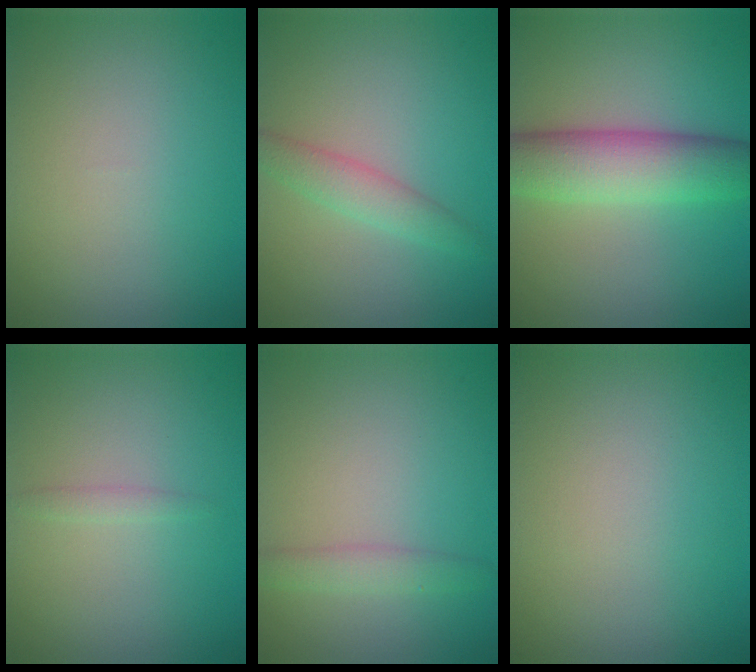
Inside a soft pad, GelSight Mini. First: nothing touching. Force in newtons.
{"total": 2.3, "press": 2.3, "slide": 0.0}
{"total": 6.7, "press": 6.7, "slide": 0.3}
{"total": 0.7, "press": 0.7, "slide": 0.0}
{"total": 1.9, "press": 1.9, "slide": 0.1}
{"total": 0.0}